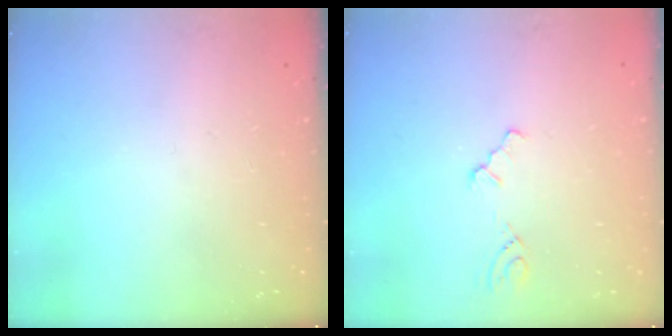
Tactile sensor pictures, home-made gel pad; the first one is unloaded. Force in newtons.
{"total": 1.5, "press": 1.5, "slide": 0.2}